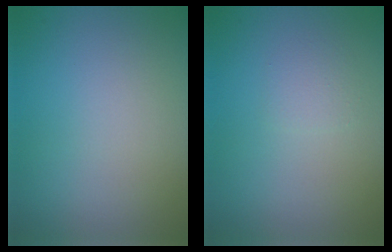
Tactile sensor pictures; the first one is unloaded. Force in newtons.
{"total": 1.0, "press": 1.0, "slide": 0.1}